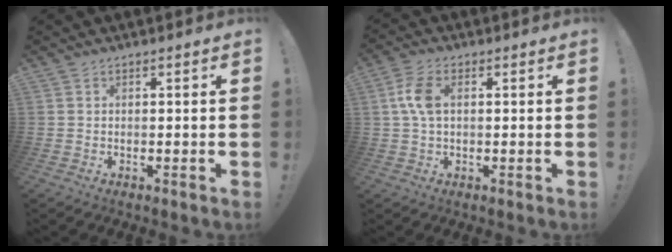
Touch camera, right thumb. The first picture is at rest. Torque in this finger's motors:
{"motor_torque": [0.84, 0.93, 0.18, -0.10, 0.01]}